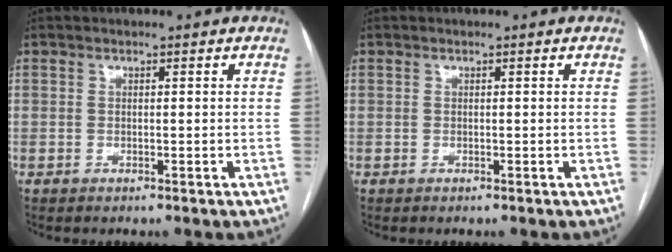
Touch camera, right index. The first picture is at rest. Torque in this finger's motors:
{"motor_torque": [0.00, 0.00, 0.00, 0.01]}